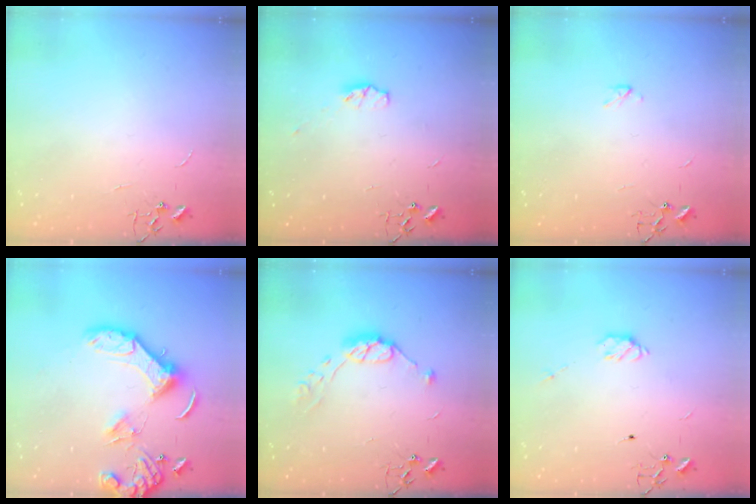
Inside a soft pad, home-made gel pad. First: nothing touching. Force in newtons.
{"total": 5.0, "press": 4.9, "slide": 0.7}
{"total": 2.3, "press": 2.3, "slide": 0.4}
{"total": 15.3, "press": 15.1, "slide": 2.1}
{"total": 9.7, "press": 9.7, "slide": 0.5}
{"total": 5.7, "press": 5.6, "slide": 1.0}